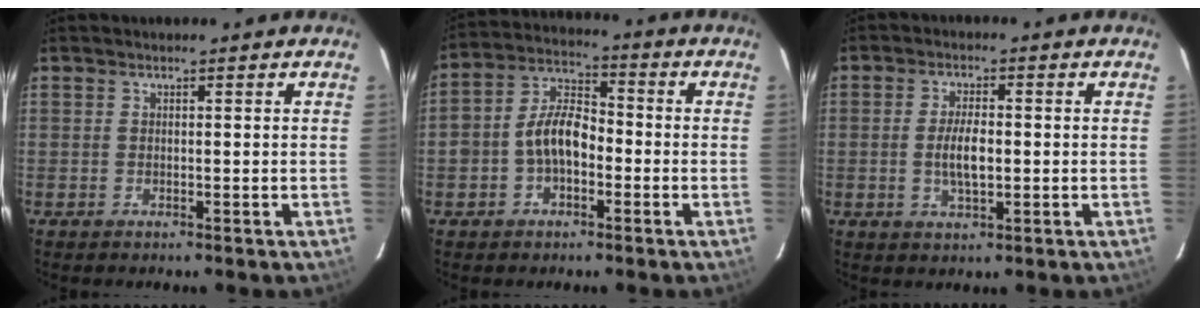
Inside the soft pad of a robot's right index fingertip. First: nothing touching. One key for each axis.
{"total": 8.5, "fx": -2.3, "fy": 5.3, "fz": 6.3, "tx": -0.124, "ty": 0.027, "tz": -0.038}
{"total": 5.3, "fx": -0.5, "fy": 2.0, "fz": 4.9, "tx": -0.096, "ty": -0.001, "tz": -0.006}